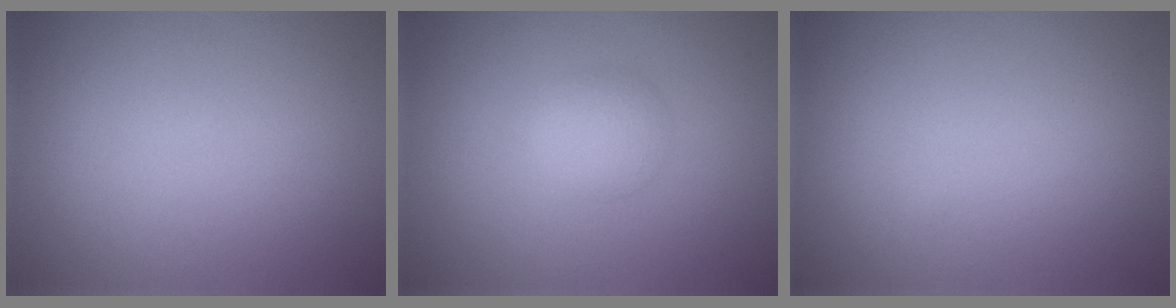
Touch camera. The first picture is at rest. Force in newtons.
{"total": 2.2, "press": 2.2, "slide": 0.1}
{"total": 0.0}